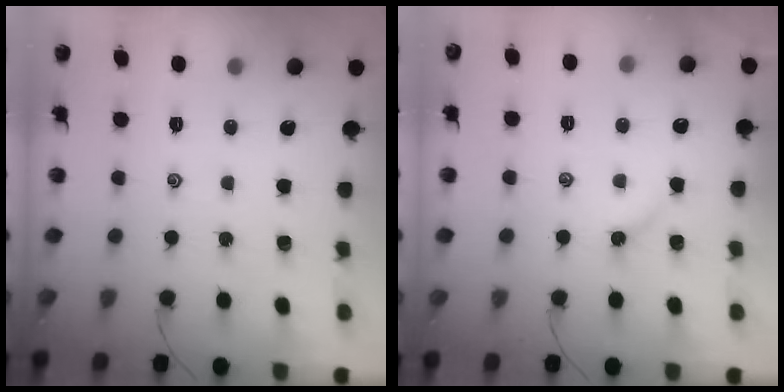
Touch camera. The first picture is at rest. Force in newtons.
{"total": 3.0, "press": 3.0, "slide": 0.5}